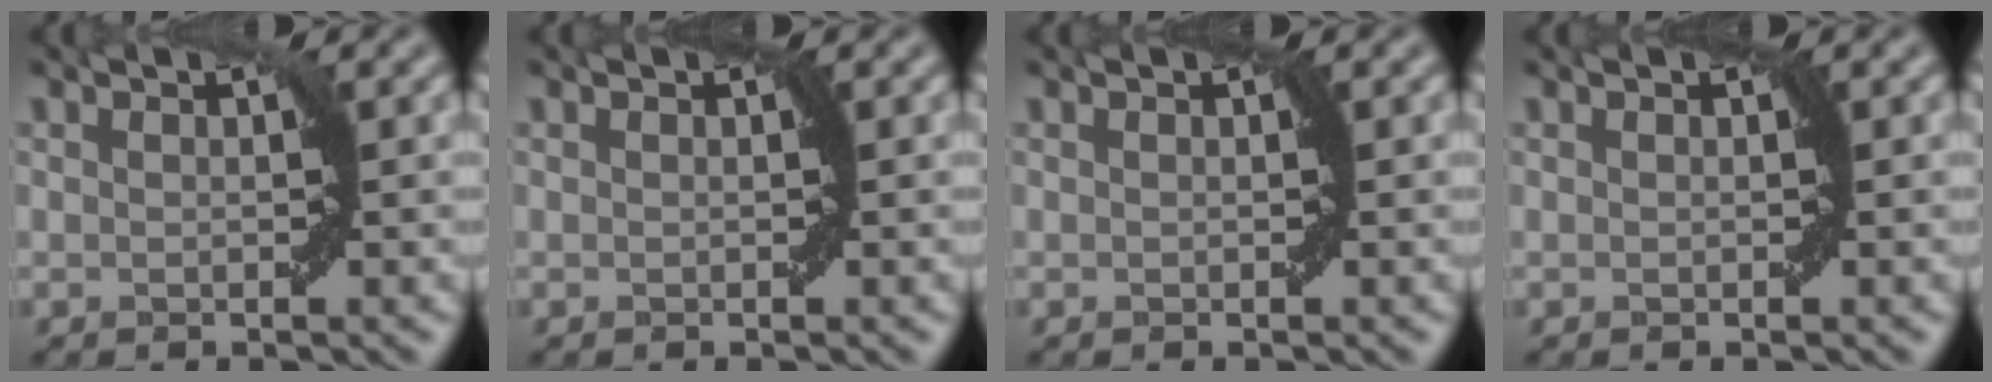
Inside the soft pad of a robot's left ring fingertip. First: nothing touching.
{"total": 0.0}
{"total": 0.0}
{"total": 0.0}